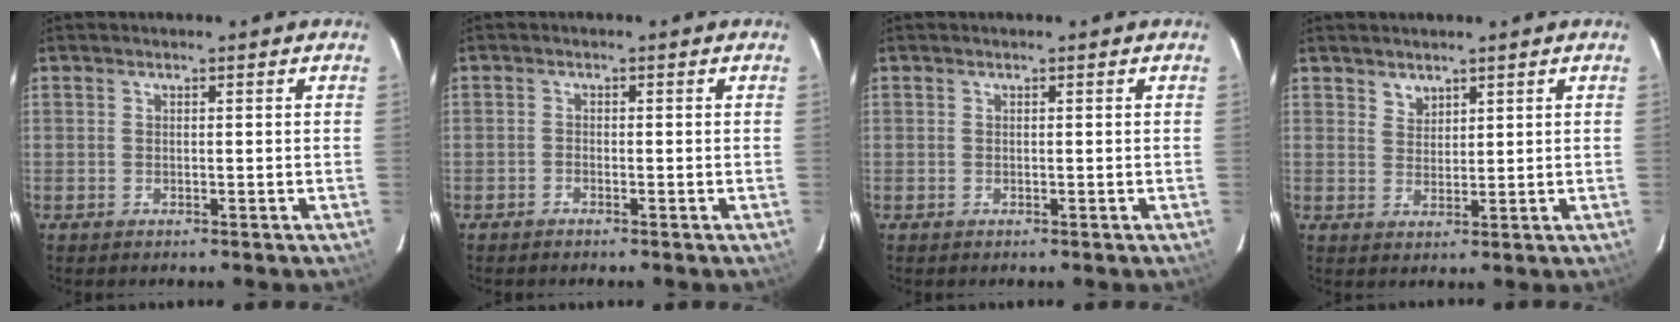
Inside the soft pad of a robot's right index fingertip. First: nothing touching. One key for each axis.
{"total": 0.8, "fx": -0.7, "fy": 0.2, "fz": 0.1, "tx": -0.006, "ty": 0.002, "tz": -0.017}
{"total": 0.0}
{"total": 2.4, "fx": 1.9, "fy": 1.4, "fz": 0.3, "tx": 0.002, "ty": 0.003, "tz": 0.035}